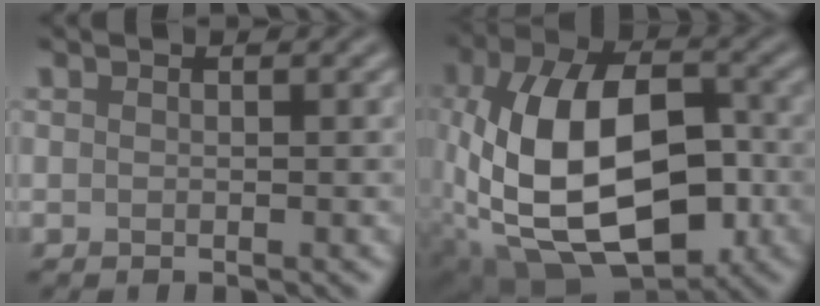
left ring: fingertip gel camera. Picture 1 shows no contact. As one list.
[{"total": 14.9, "force": [-2.6, 8.7, 11.8], "torque": [-0.228, -0.005, -0.048]}]